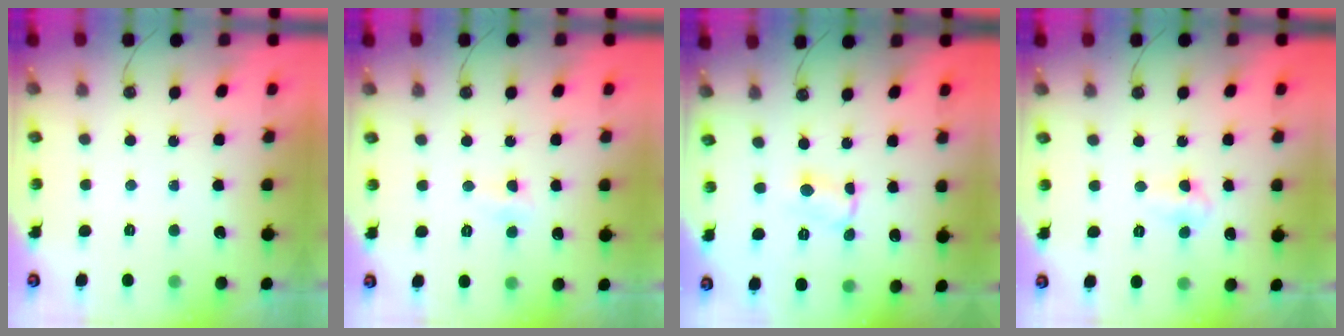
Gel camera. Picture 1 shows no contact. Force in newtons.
{"total": 3.4, "press": 3.3, "slide": 0.7}
{"total": 1.1, "press": 1.0, "slide": 0.2}
{"total": 5.2, "press": 3.9, "slide": 3.4}